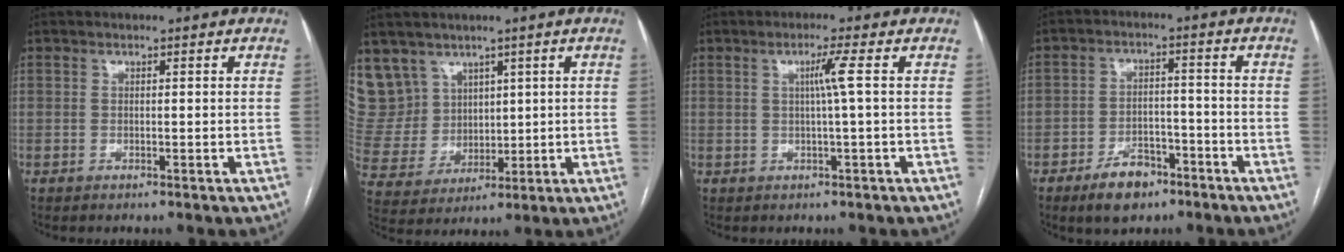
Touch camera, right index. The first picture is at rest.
{"total": 10.6, "force": [6.7, 8.2, 0.9], "torque": [-0.038, 0.035, 0.157]}
{"total": 2.9, "force": [0.4, -1.0, 2.7], "torque": [-0.049, 0.001, 0.009]}
{"total": 6.9, "force": [-4.7, 3.6, 3.6], "torque": [-0.067, 0.004, -0.074]}